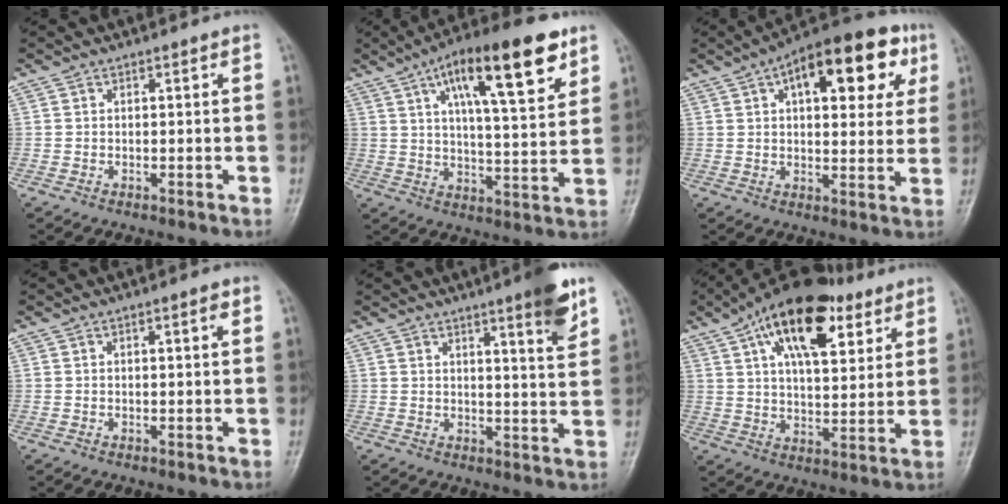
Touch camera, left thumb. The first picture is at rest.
{"total": 19.0, "force": [9.7, 5.5, 15.4], "torque": [-0.215, -0.024, 0.150]}
{"total": 19.1, "force": [7.7, 9.0, 15.0], "torque": [-0.170, 0.008, 0.101]}
{"total": 1.3, "force": [0.5, 0.2, 1.2], "torque": [-0.018, 0.001, 0.007]}
{"total": 7.9, "force": [4.9, 0.6, 6.2], "torque": [-0.077, -0.031, 0.066]}
{"total": 19.5, "force": [9.8, 9.1, 14.2], "torque": [-0.203, -0.017, 0.159]}